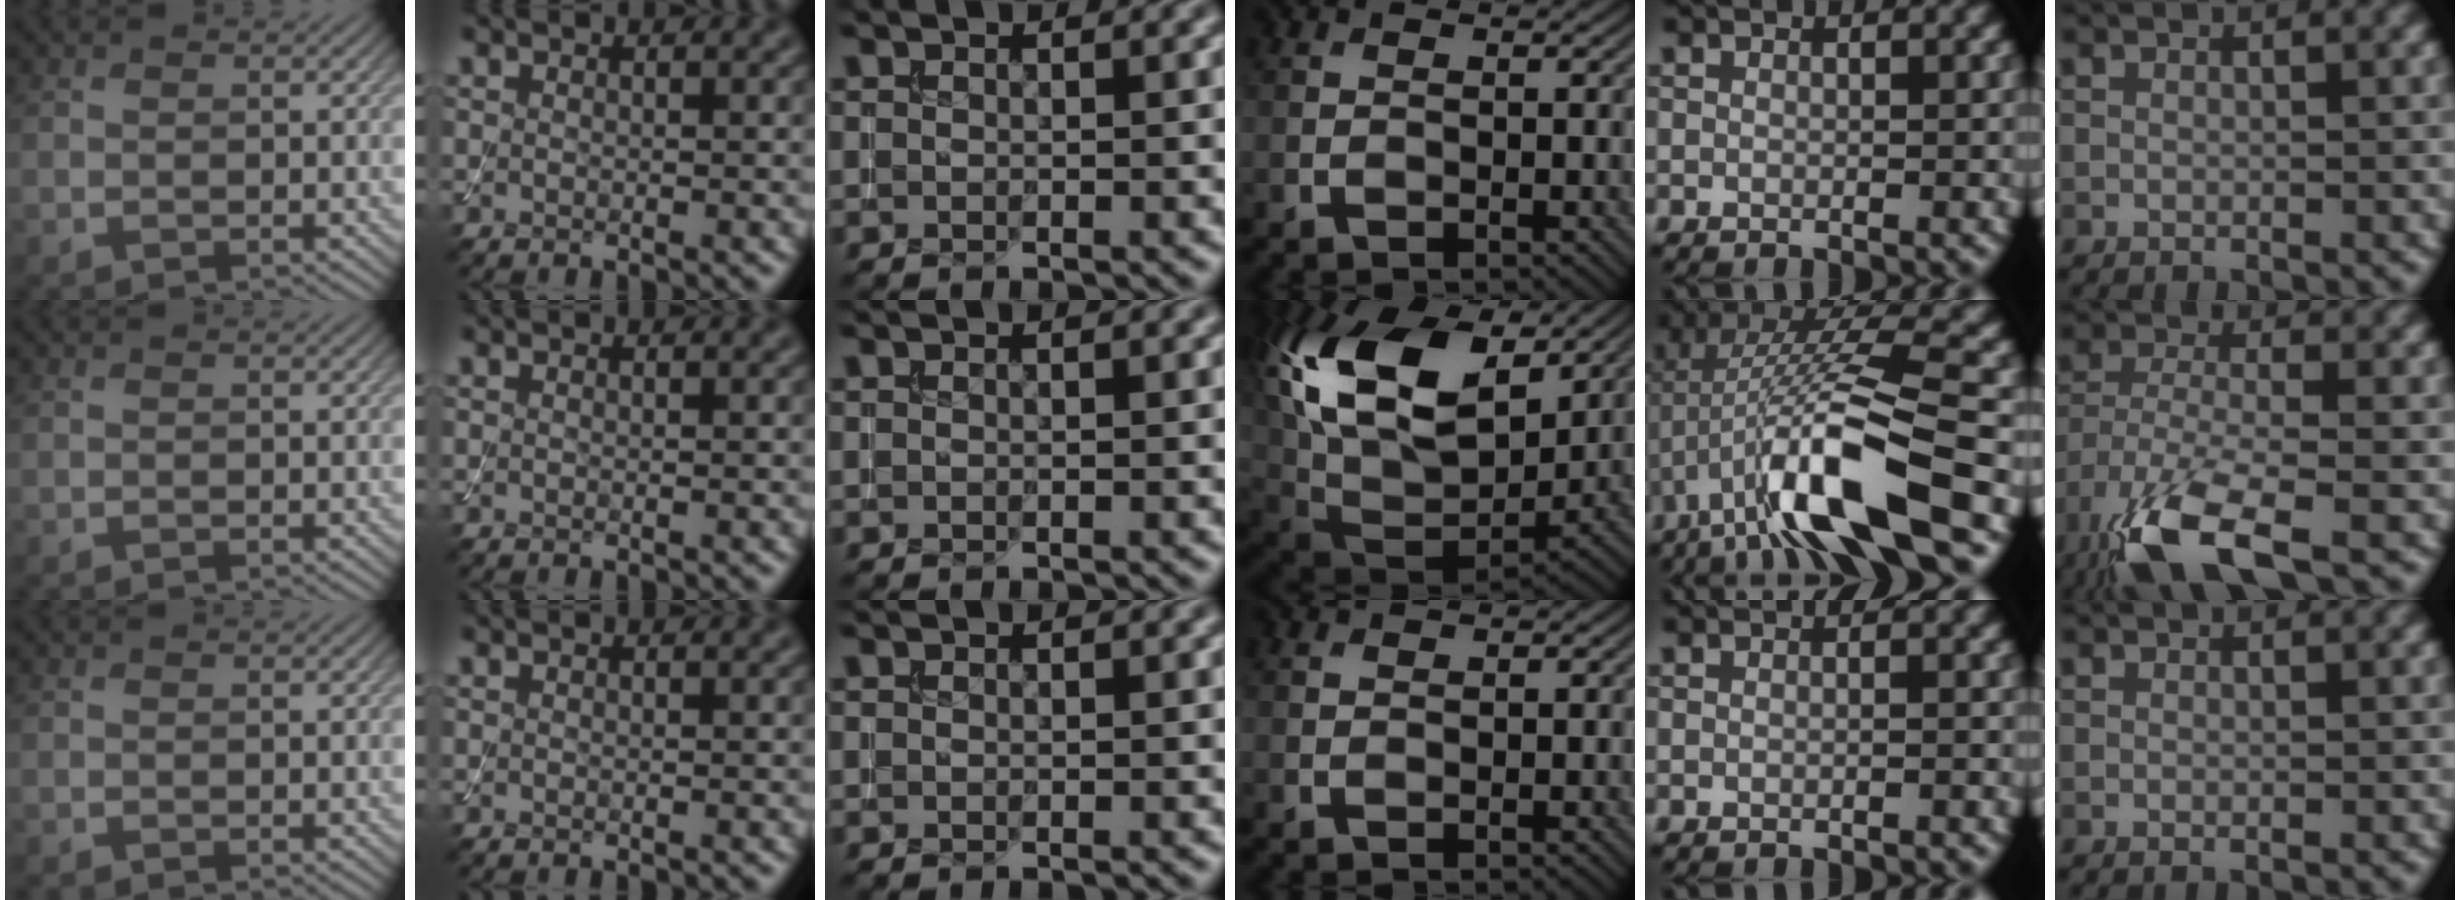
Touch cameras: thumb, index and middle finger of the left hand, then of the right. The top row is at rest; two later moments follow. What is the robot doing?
{"motion": "assemble", "object": "toy tower of hanoi"}